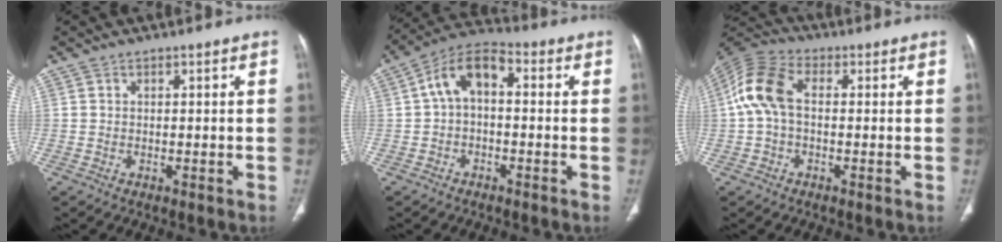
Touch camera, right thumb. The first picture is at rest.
{"total": 8.3, "force": [0.3, 4.8, 6.8], "torque": [-0.109, 0.030, -0.011]}
{"total": 9.8, "force": [0.4, 6.0, 7.7], "torque": [-0.167, 0.027, -0.002]}